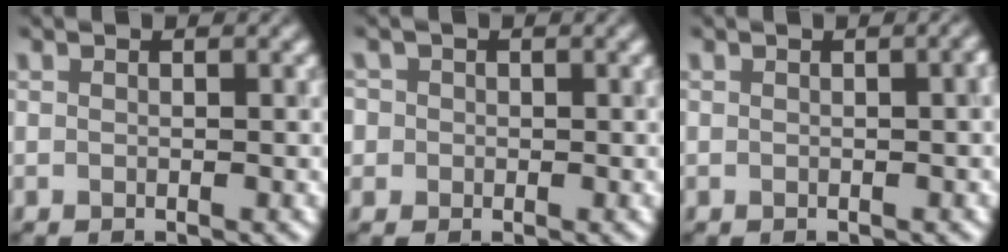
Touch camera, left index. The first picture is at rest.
{"total": 2.1, "force": [0.6, 1.9, 0.7], "torque": [-0.002, 0.011, 0.000]}
{"total": 1.3, "force": [0.1, 0.3, 1.2], "torque": [-0.010, 0.006, 0.001]}